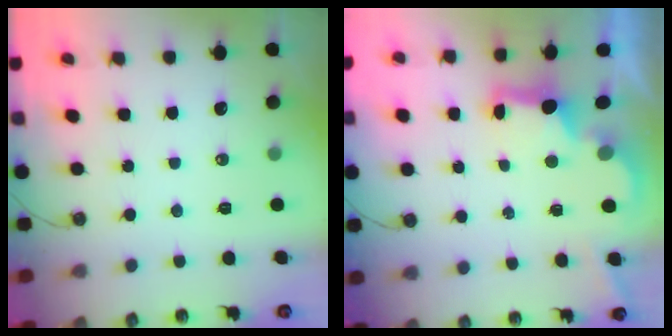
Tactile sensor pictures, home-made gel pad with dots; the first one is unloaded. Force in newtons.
{"total": 2.8, "press": 2.6, "slide": 0.9}